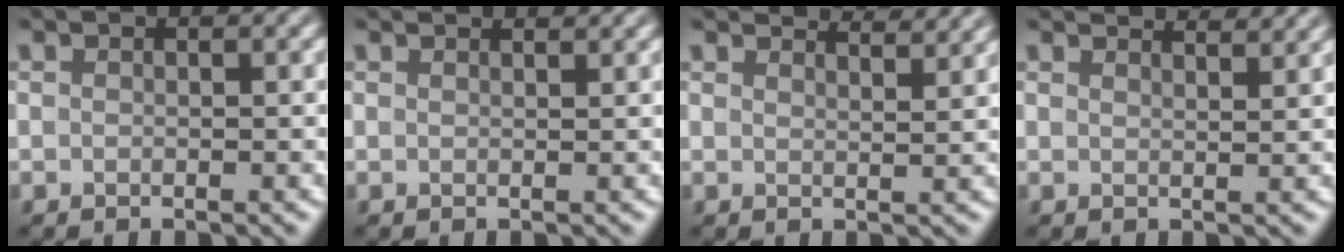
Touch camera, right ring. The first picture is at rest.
{"total": 1.8, "force": [1.7, 0.3, 0.5], "torque": [-0.007, 0.002, 0.013]}
{"total": 4.5, "force": [4.2, 0.6, 1.4], "torque": [-0.009, 0.011, 0.039]}
{"total": 3.9, "force": [3.6, 0.7, 1.3], "torque": [-0.001, 0.012, 0.027]}